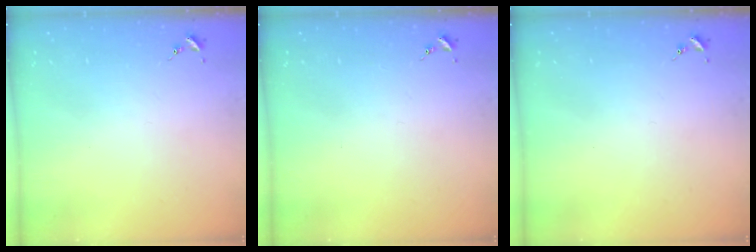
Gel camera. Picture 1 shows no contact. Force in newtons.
{"total": 0.0}
{"total": 0.0}